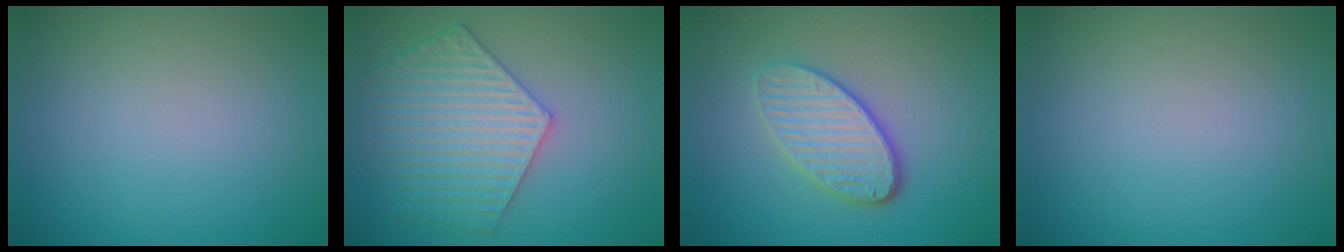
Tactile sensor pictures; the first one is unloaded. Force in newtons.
{"total": 5.6, "press": 5.0, "slide": 2.6}
{"total": 4.0, "press": 3.3, "slide": 2.4}
{"total": 0.0}